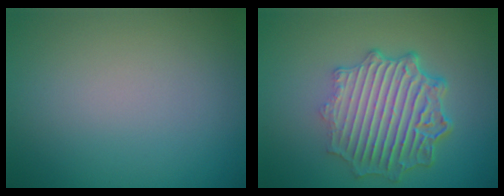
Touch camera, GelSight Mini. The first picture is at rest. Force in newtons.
{"total": 6.9, "press": 5.3, "slide": 4.4}